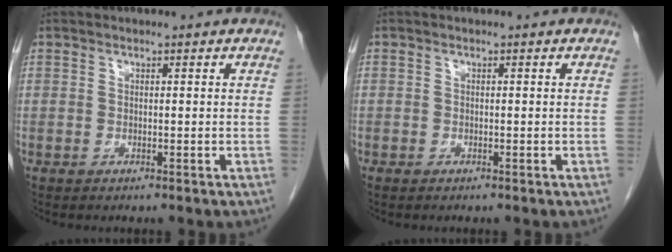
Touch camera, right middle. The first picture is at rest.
{"total": 0.0}